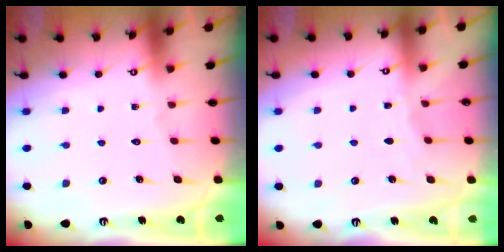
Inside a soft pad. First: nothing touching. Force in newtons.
{"total": 1.8, "press": 1.8, "slide": 0.3}